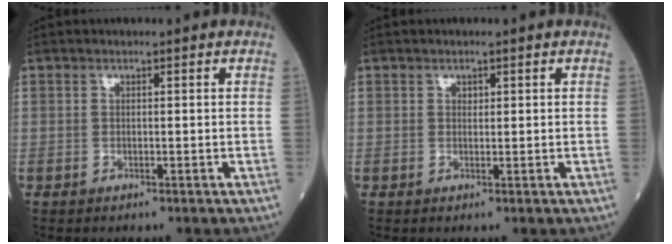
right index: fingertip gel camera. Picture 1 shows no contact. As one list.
[{"total": 0.6, "force": [0.3, 0.5, 0.3], "torque": [0.000, -0.002, 0.005]}]